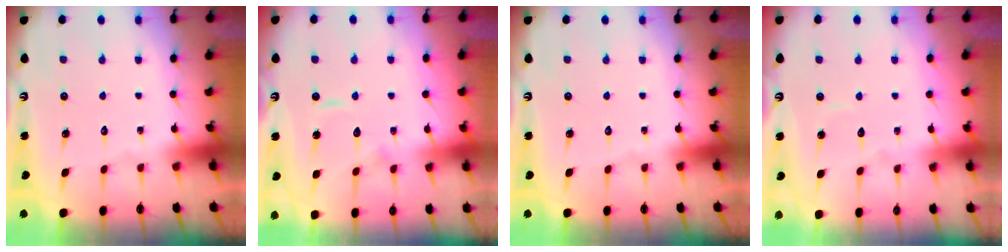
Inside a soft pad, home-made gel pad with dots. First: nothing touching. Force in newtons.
{"total": 8.5, "press": 8.4, "slide": 0.8}
{"total": 0.0}
{"total": 2.9, "press": 2.9, "slide": 0.3}